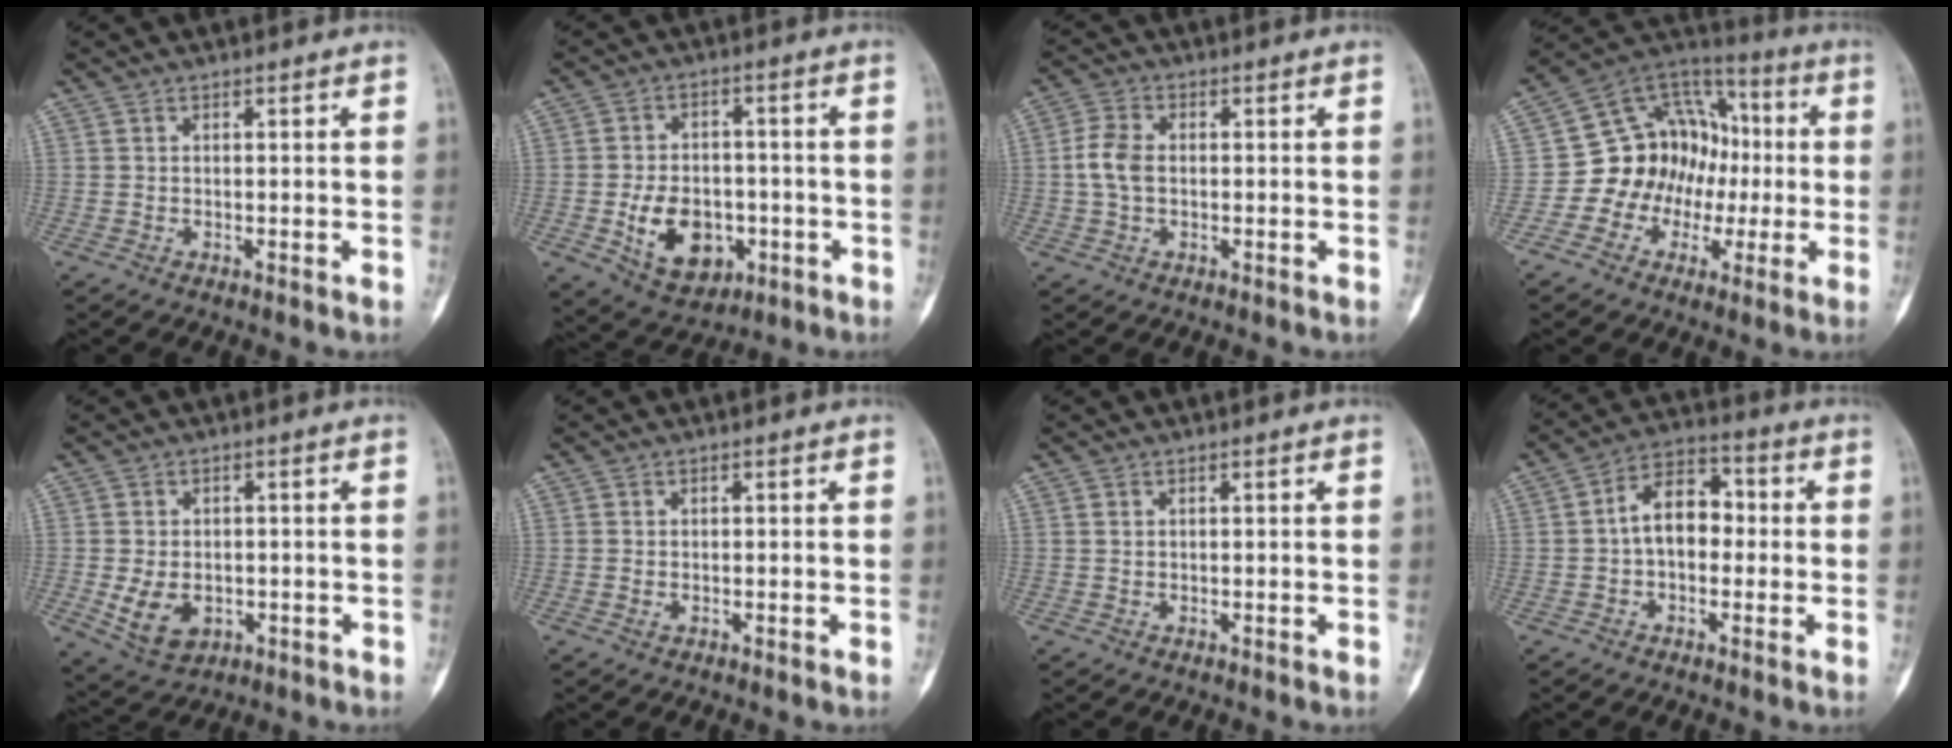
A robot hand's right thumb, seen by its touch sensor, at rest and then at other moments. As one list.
[{"total": 12.0, "force": [-3.3, 8.5, 7.8], "torque": [-0.098, 0.013, -0.039]}, {"total": 5.3, "force": [-0.1, 3.6, 3.9], "torque": [-0.085, 0.012, -0.007]}, {"total": 15.9, "force": [-1.7, 13.8, 7.8], "torque": [-0.069, 0.061, -0.031]}, {"total": 7.4, "force": [-1.4, 5.3, 4.9], "torque": [-0.075, -0.001, -0.008]}, {"total": 0.7, "force": [-0.1, 0.5, 0.5], "torque": [-0.012, 0.002, -0.001]}, {"total": 0.6, "force": [0.3, 0.5, 0.3], "torque": [-0.004, 0.001, 0.006]}, {"total": 9.4, "force": [-0.2, 6.3, 7.0], "torque": [-0.090, 0.034, -0.017]}]